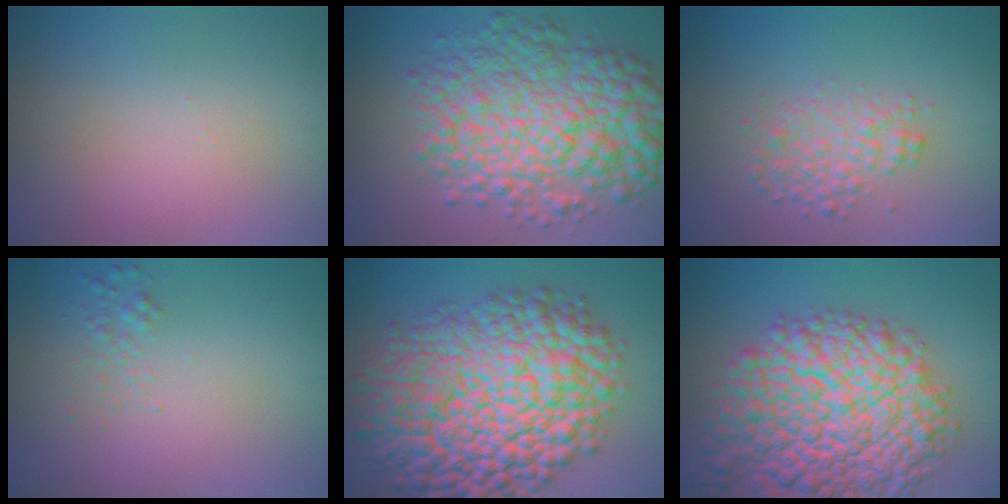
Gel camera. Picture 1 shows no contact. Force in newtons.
{"total": 9.3, "press": 9.3, "slide": 0.1}
{"total": 2.5, "press": 2.5, "slide": 0.1}
{"total": 1.0, "press": 1.0, "slide": 0.0}
{"total": 15.8, "press": 15.8, "slide": 0.5}
{"total": 13.6, "press": 13.5, "slide": 0.6}